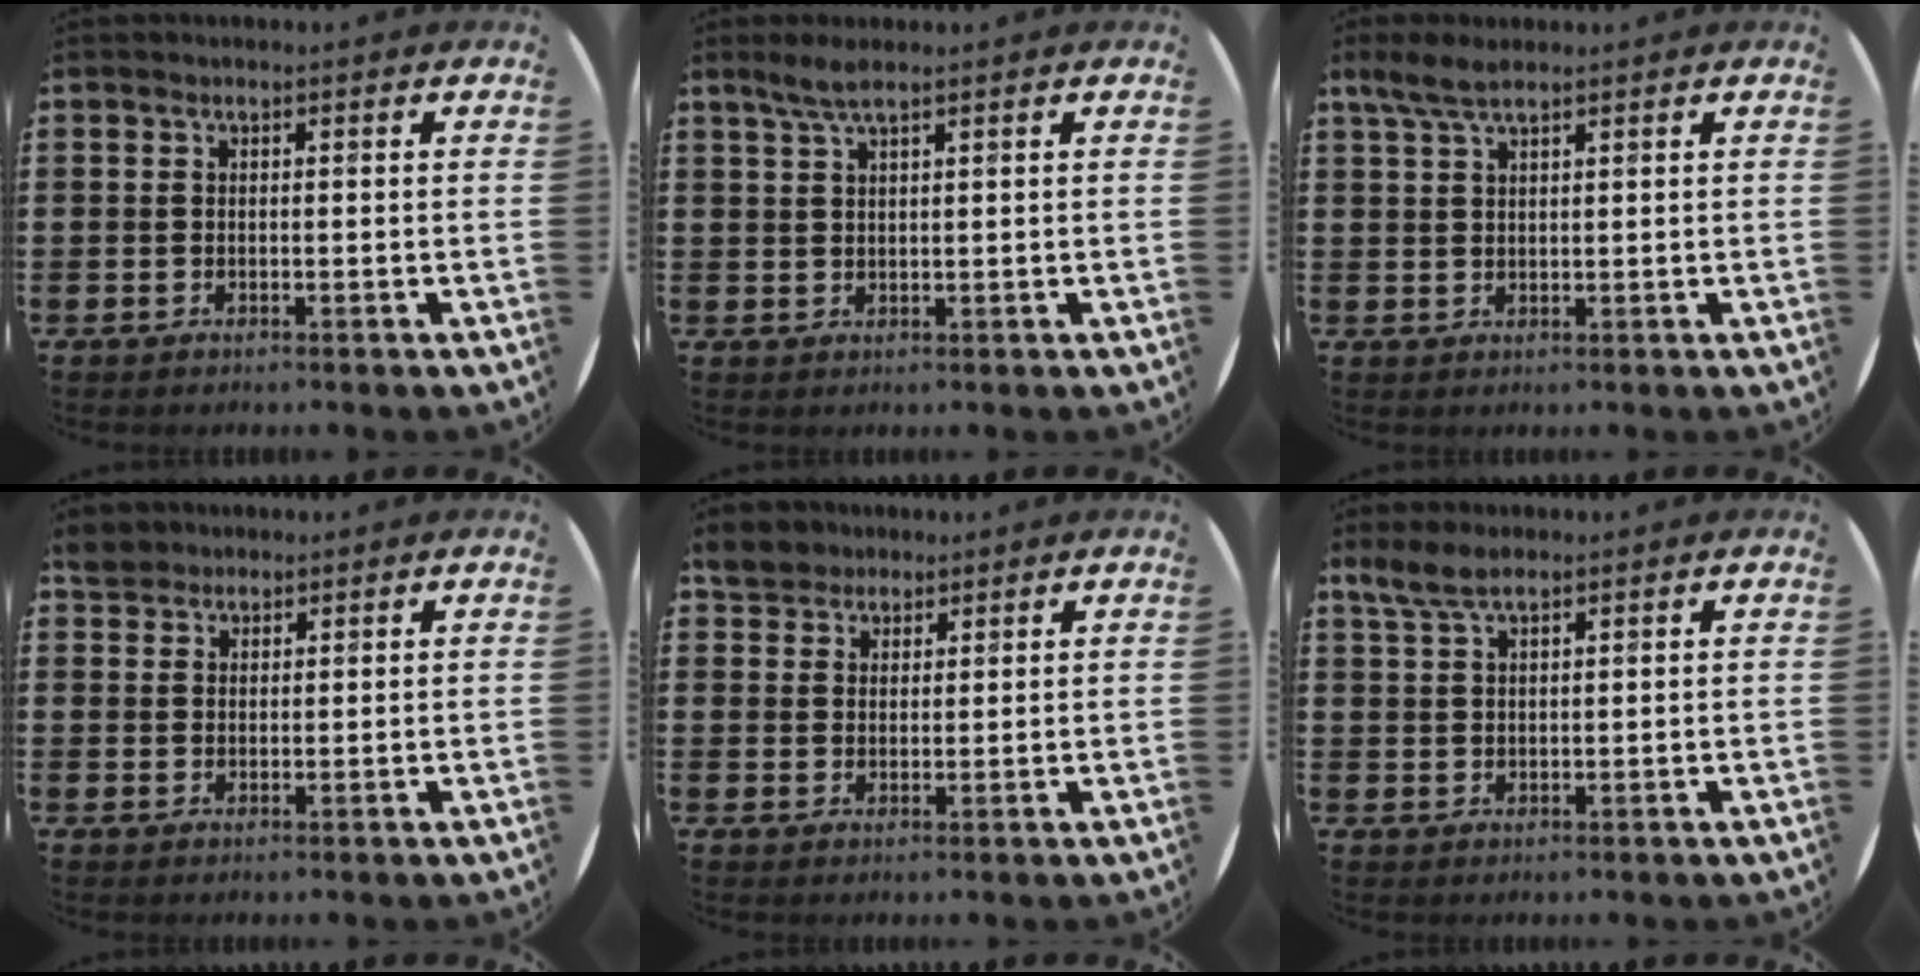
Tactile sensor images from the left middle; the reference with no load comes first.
{"total": 2.7, "force": [2.0, 0.3, 1.8], "torque": [-0.039, 0.003, 0.035]}
{"total": 3.4, "force": [2.6, 0.8, 2.1], "torque": [-0.047, 0.004, 0.047]}
{"total": 2.9, "force": [2.6, 1.3, 0.2], "torque": [-0.004, 0.002, 0.050]}
{"total": 4.2, "force": [3.7, 1.9, 0.3], "torque": [-0.013, -0.002, 0.071]}
{"total": 4.1, "force": [3.1, 1.3, 2.4], "torque": [-0.053, 0.003, 0.057]}